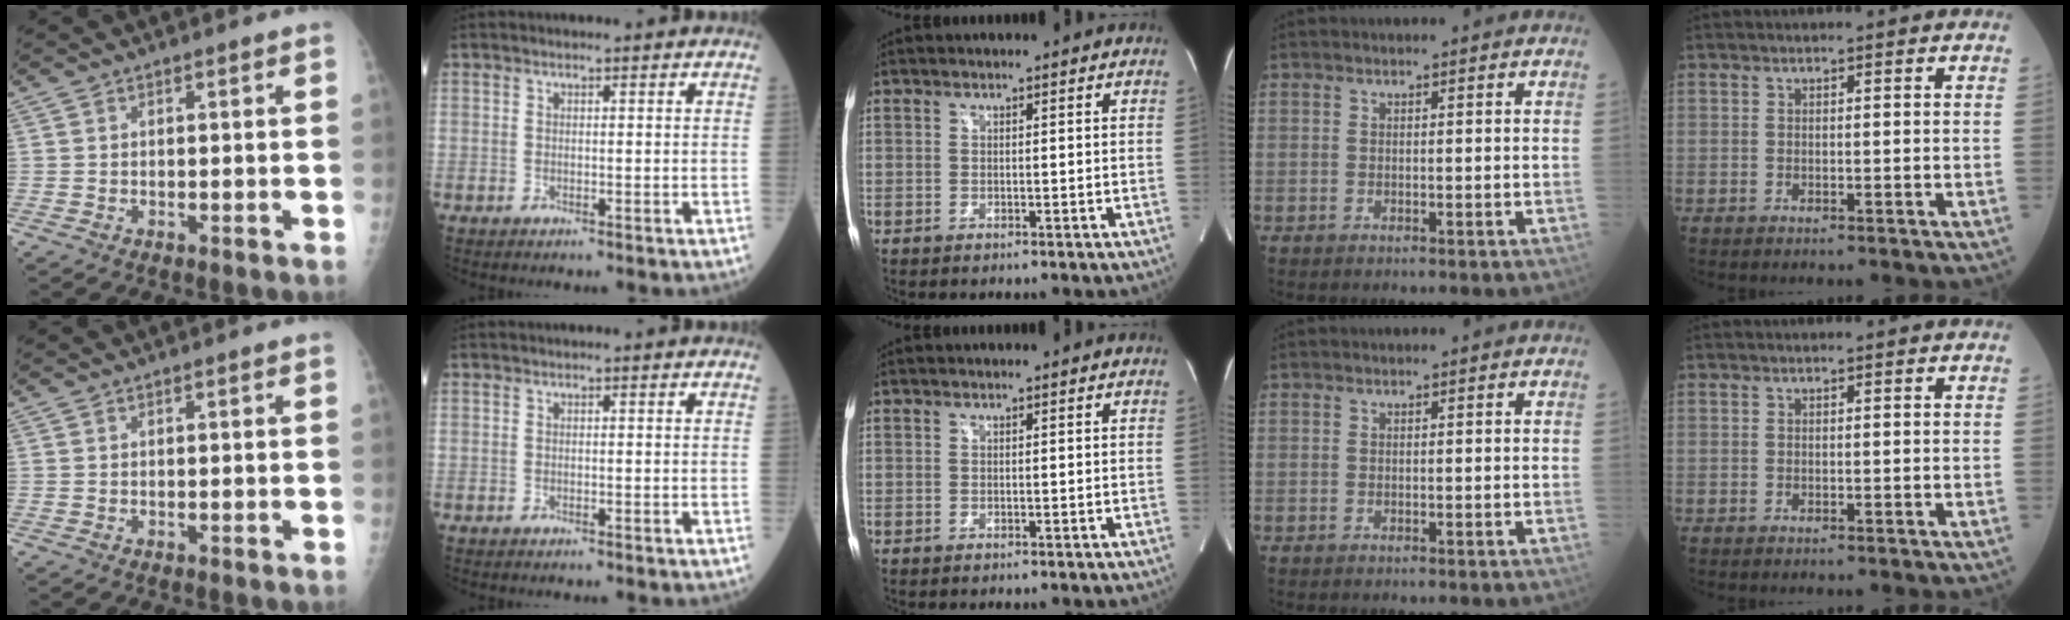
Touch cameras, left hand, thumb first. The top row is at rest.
{}